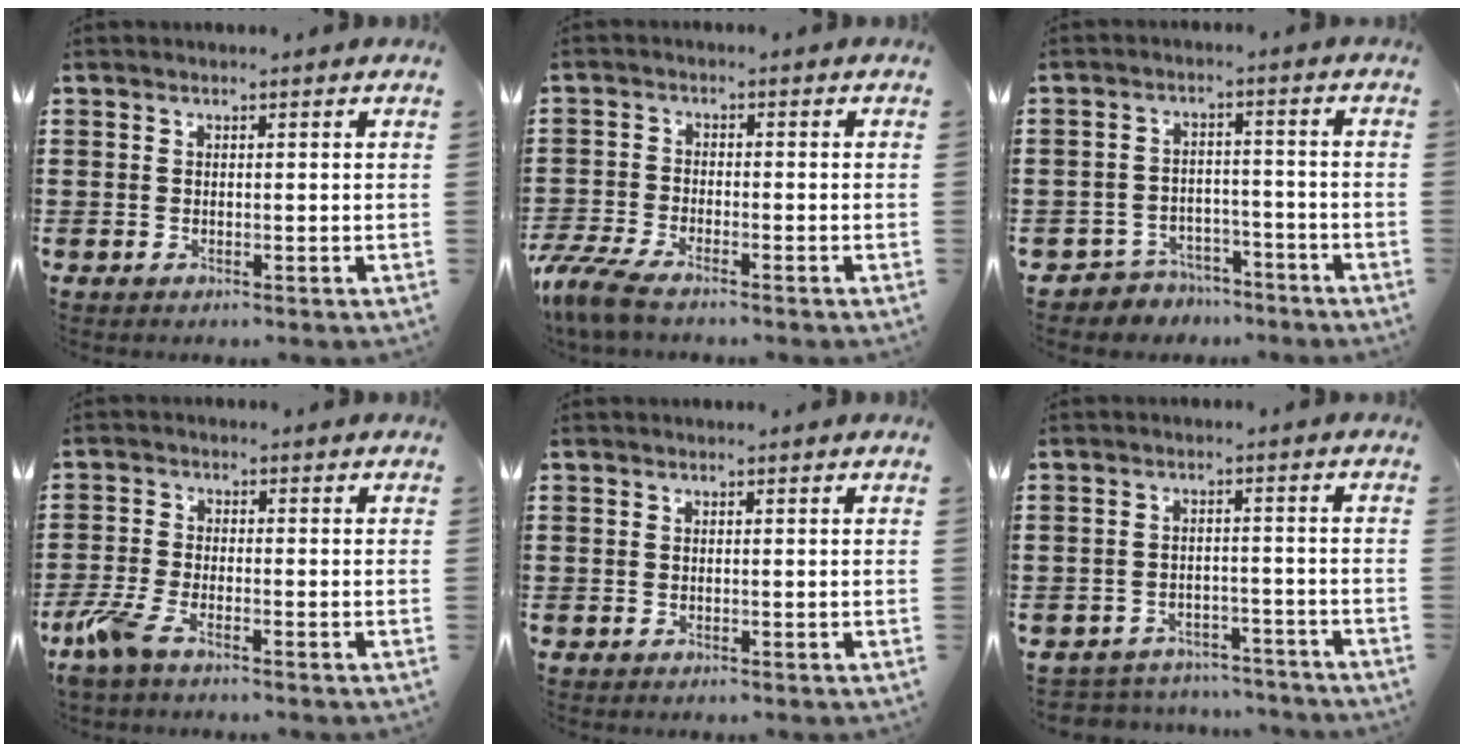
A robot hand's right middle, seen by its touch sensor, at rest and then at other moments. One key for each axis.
{"total": 4.8, "fx": -4.2, "fy": 0.7, "fz": 2.3, "tx": -0.080, "ty": -0.016, "tz": -0.093}
{"total": 4.2, "fx": -4.1, "fy": 1.2, "fz": -0.2, "tx": -0.006, "ty": 0.008, "tz": -0.087}
{"total": 4.8, "fx": -3.2, "fy": 1.1, "fz": 3.4, "tx": -0.097, "ty": -0.016, "tz": -0.068}
{"total": 0.0}
{"total": 3.7, "fx": -3.6, "fy": 0.6, "fz": -0.3, "tx": -0.004, "ty": 0.002, "tz": -0.079}